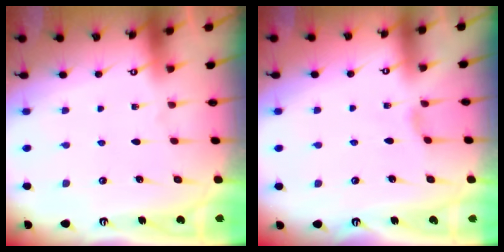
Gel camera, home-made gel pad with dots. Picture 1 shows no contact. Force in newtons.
{"total": 1.5, "press": 1.5, "slide": 0.4}